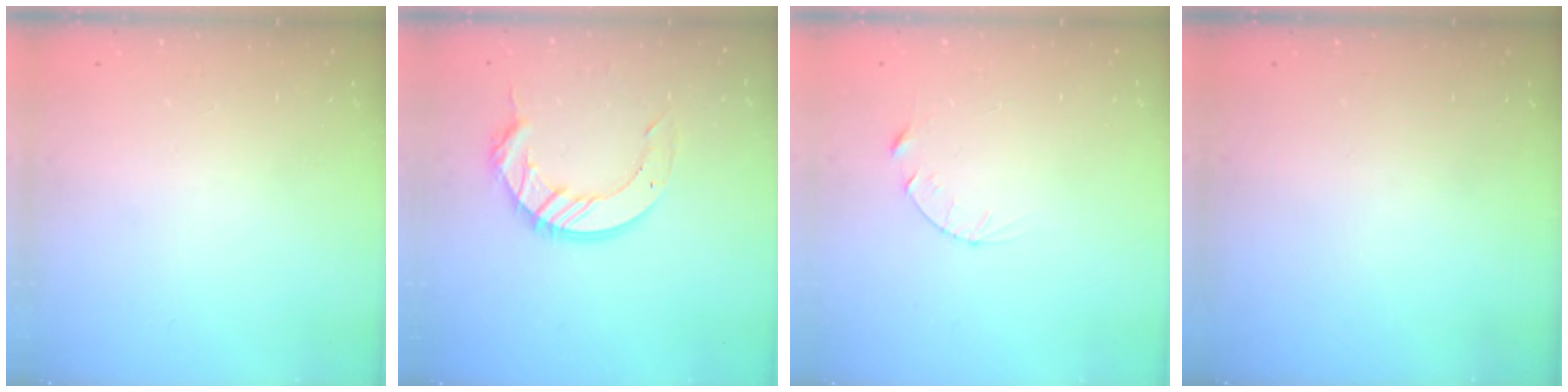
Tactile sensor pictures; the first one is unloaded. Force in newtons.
{"total": 12.2, "press": 12.1, "slide": 1.1}
{"total": 4.1, "press": 4.0, "slide": 0.4}
{"total": 0.0}